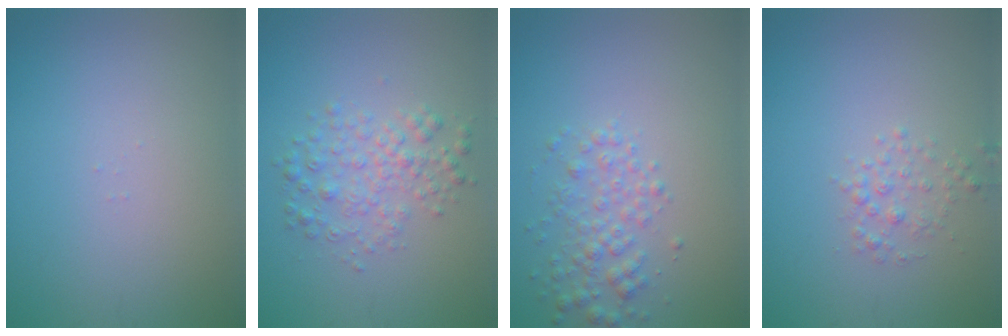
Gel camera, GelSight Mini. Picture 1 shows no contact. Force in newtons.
{"total": 3.1, "press": 3.1, "slide": 0.0}
{"total": 2.6, "press": 2.6, "slide": 0.0}
{"total": 1.5, "press": 1.5, "slide": 0.0}